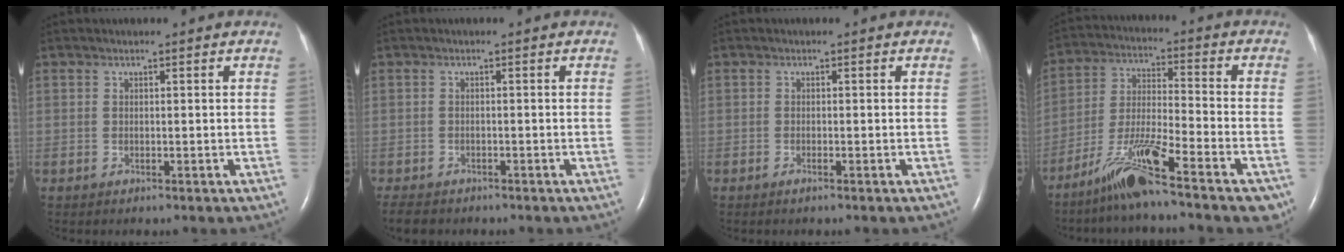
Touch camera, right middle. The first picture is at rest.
{"total": 3.9, "force": [-3.3, 1.5, 1.4], "torque": [-0.026, -0.007, -0.047]}
{"total": 0.8, "force": [-0.6, 0.0, 0.6], "torque": [-0.016, -0.002, -0.010]}
{"total": 13.4, "force": [-9.1, 1.0, 9.7], "torque": [-0.176, -0.018, -0.163]}